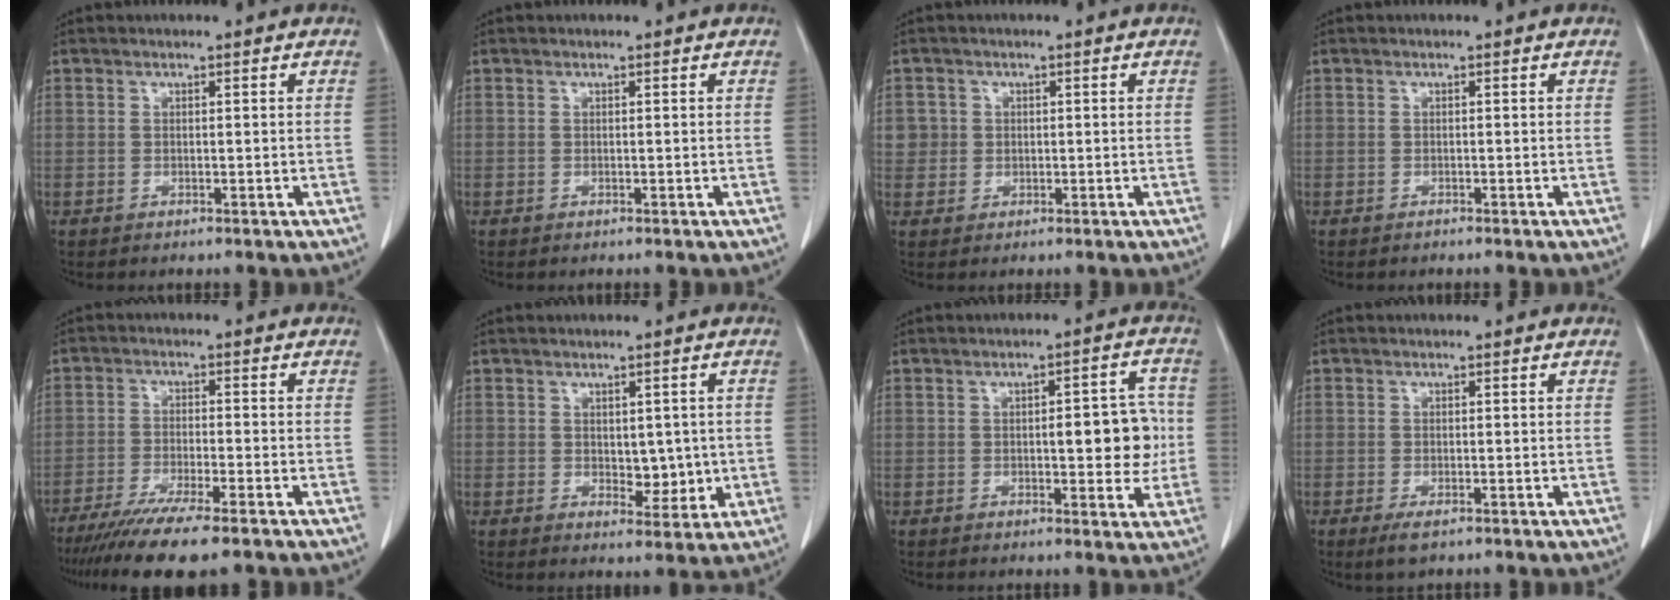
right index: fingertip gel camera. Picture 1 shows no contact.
{"total": 0.0}
{"total": 3.4, "force": [0.5, 3.3, -0.3], "torque": [0.024, 0.007, 0.008]}
{"total": 0.0}
{"total": 11.3, "force": [-8.7, 0.5, 7.2], "torque": [-0.113, -0.027, -0.138]}
{"total": 4.4, "force": [0.0, 2.6, 3.5], "torque": [-0.040, -0.005, 0.009]}
{"total": 7.6, "force": [-0.2, 2.7, 7.1], "torque": [-0.087, 0.014, 0.001]}
{"total": 2.1, "force": [-1.2, 0.6, 1.6], "torque": [-0.032, -0.005, -0.017]}